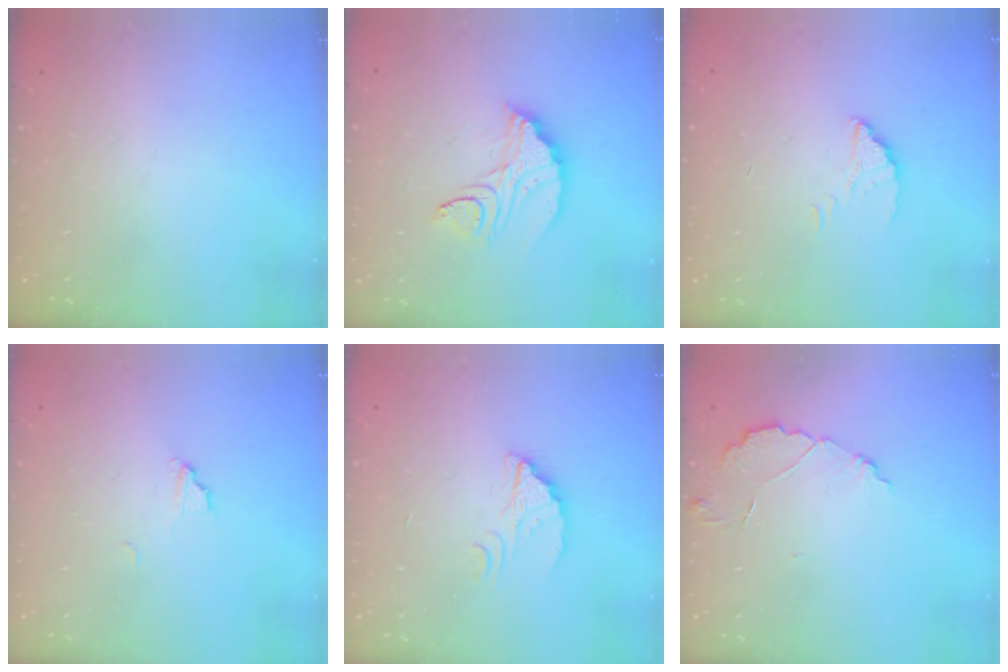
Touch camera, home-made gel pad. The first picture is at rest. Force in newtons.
{"total": 9.8, "press": 9.8, "slide": 0.4}
{"total": 2.1, "press": 2.1, "slide": 0.2}
{"total": 3.5, "press": 3.5, "slide": 0.3}
{"total": 2.5, "press": 2.5, "slide": 0.1}
{"total": 4.3, "press": 4.3, "slide": 0.3}